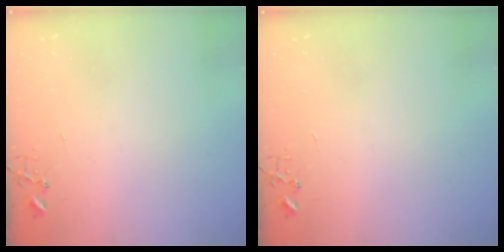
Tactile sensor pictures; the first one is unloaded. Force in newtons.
{"total": 0.0}